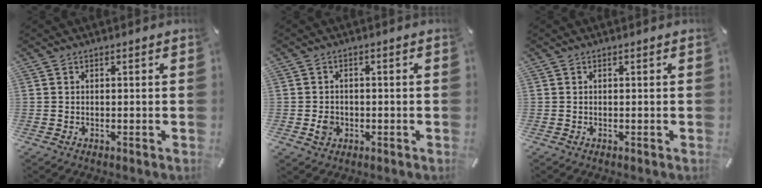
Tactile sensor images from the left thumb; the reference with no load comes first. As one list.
[{"total": 3.5, "force": [-0.8, 3.0, 1.6], "torque": [-0.025, -0.001, -0.017]}, {"total": 0.0}]